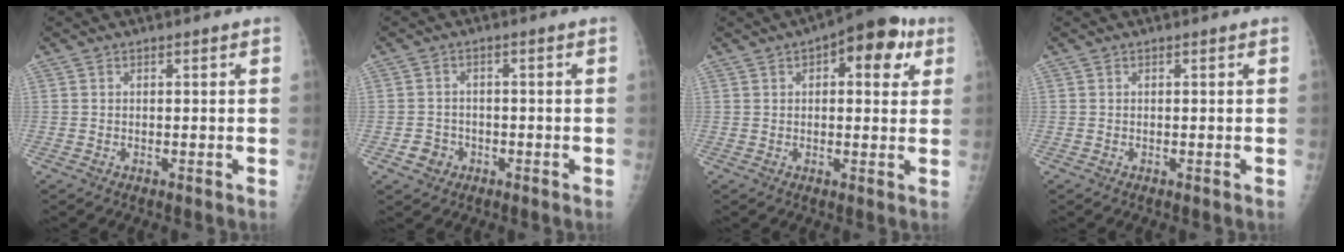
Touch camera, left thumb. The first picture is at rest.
{"total": 3.3, "force": [-1.4, 3.0, 0.7], "torque": [0.005, 0.012, -0.022]}
{"total": 11.6, "force": [5.0, 5.5, 9.0], "torque": [-0.074, 0.003, 0.057]}
{"total": 0.0}